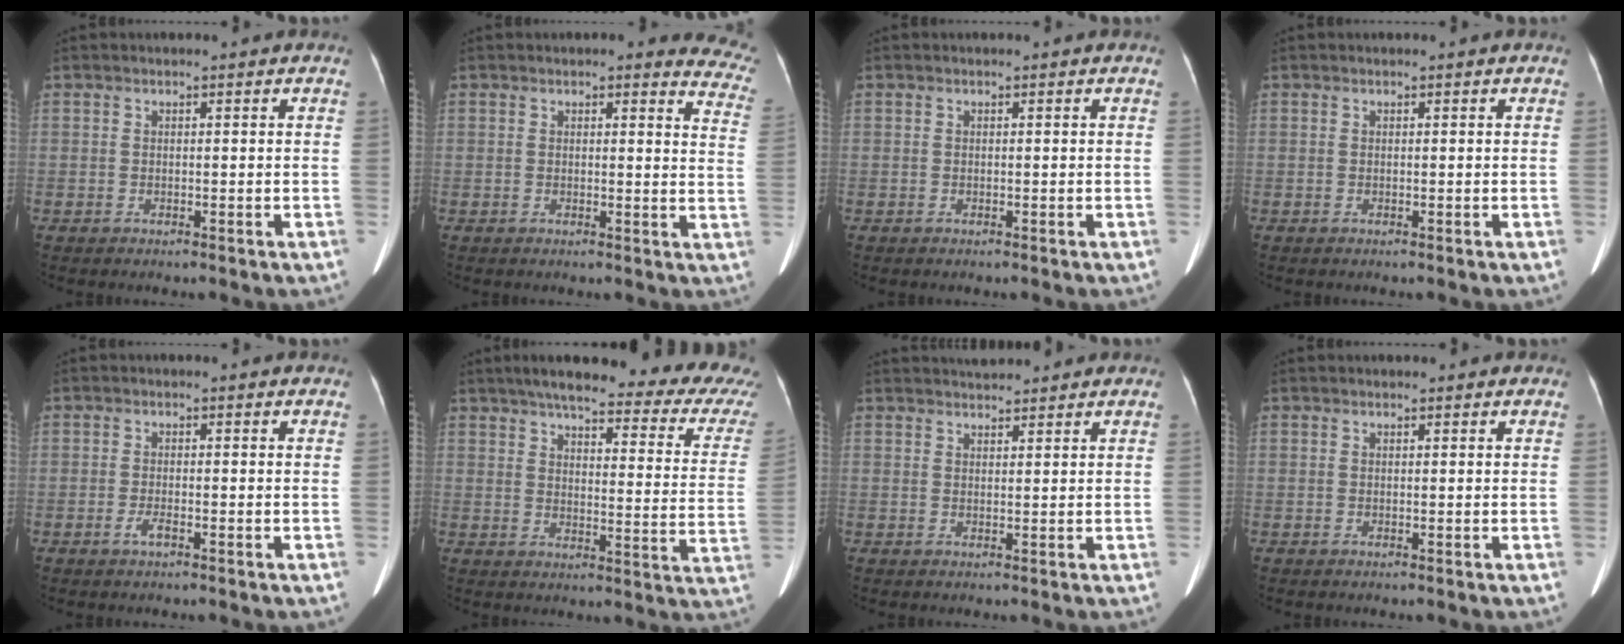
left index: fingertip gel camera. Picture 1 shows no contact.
{"total": 9.8, "force": [9.0, 2.2, 3.0], "torque": [0.008, -0.043, 0.055]}
{"total": 0.0}
{"total": 0.0}
{"total": 1.3, "force": [-0.7, 0.1, 1.1], "torque": [-0.023, 0.000, -0.013]}
{"total": 25.1, "force": [21.0, 3.3, 13.4], "torque": [-0.175, -0.024, 0.240]}
{"total": 4.2, "force": [4.1, 0.5, 1.0], "torque": [-0.016, 0.028, 0.062]}
{"total": 1.6, "force": [1.4, 0.4, 0.7], "torque": [-0.010, 0.019, 0.017]}